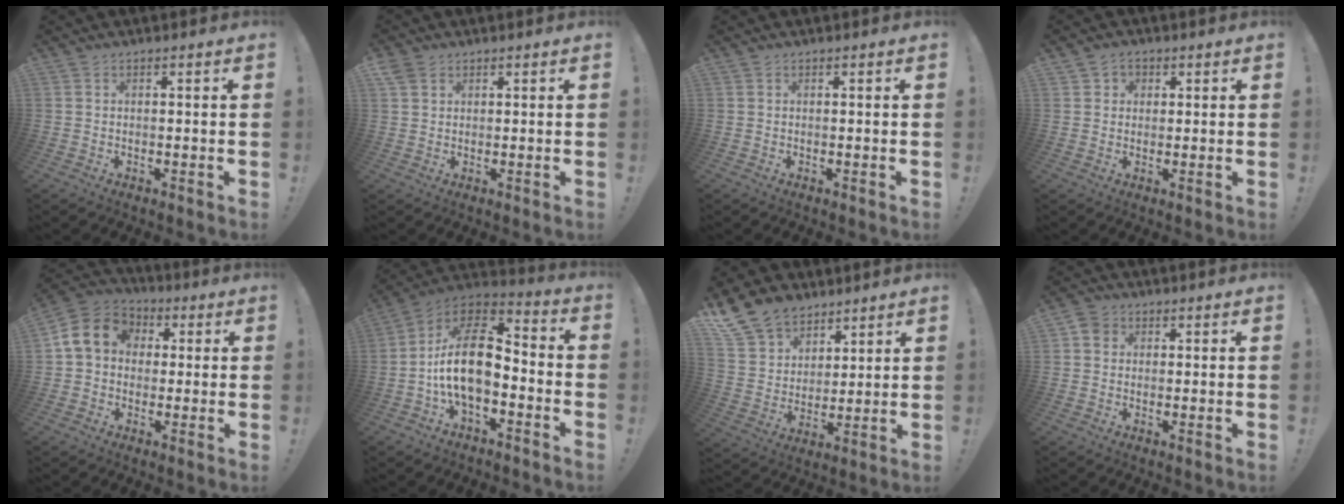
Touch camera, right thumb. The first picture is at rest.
{"total": 3.0, "force": [1.8, 2.0, 1.3], "torque": [-0.028, -0.004, 0.037]}
{"total": 0.0}
{"total": 2.9, "force": [1.0, 2.6, 0.8], "torque": [-0.009, -0.001, 0.017]}
{"total": 11.6, "force": [2.0, 9.6, 6.2], "torque": [-0.109, 0.015, 0.047]}
{"total": 16.9, "force": [-2.7, 9.4, 13.8], "torque": [-0.254, 0.019, -0.044]}
{"total": 13.4, "force": [9.8, 8.5, 3.4], "torque": [-0.070, -0.070, 0.193]}
{"total": 3.6, "force": [1.1, 3.1, 1.6], "torque": [-0.027, 0.005, 0.021]}